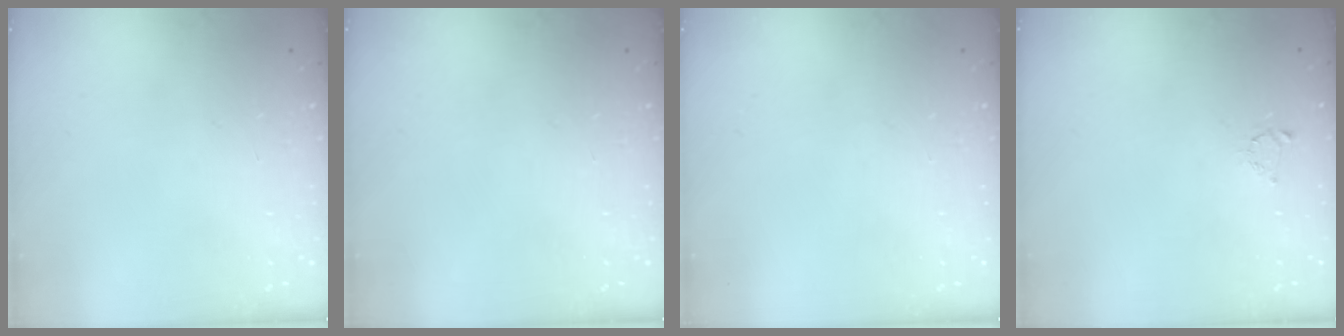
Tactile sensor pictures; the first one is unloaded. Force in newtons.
{"total": 0.0}
{"total": 0.0}
{"total": 2.2, "press": 2.2, "slide": 0.4}